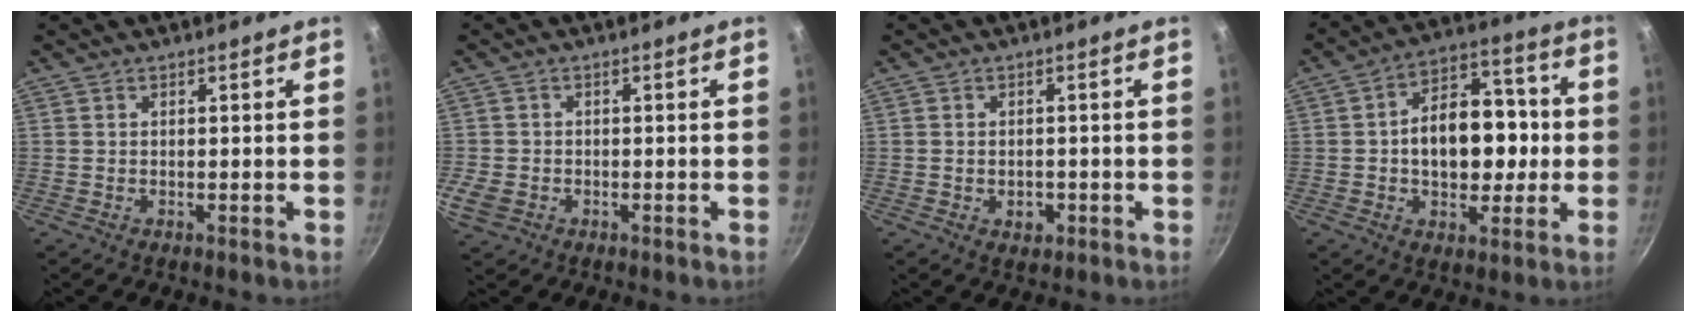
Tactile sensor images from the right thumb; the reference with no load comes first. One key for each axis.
{"total": 3.9, "fx": -1.4, "fy": 3.1, "fz": 1.9, "tx": -0.043, "ty": 0.005, "tz": -0.020}
{"total": 2.6, "fx": -0.8, "fy": 2.0, "fz": 1.4, "tx": -0.004, "ty": 0.005, "tz": -0.006}
{"total": 15.6, "fx": -0.4, "fy": 9.8, "fz": 12.0, "tx": -0.141, "ty": 0.033, "tz": -0.008}